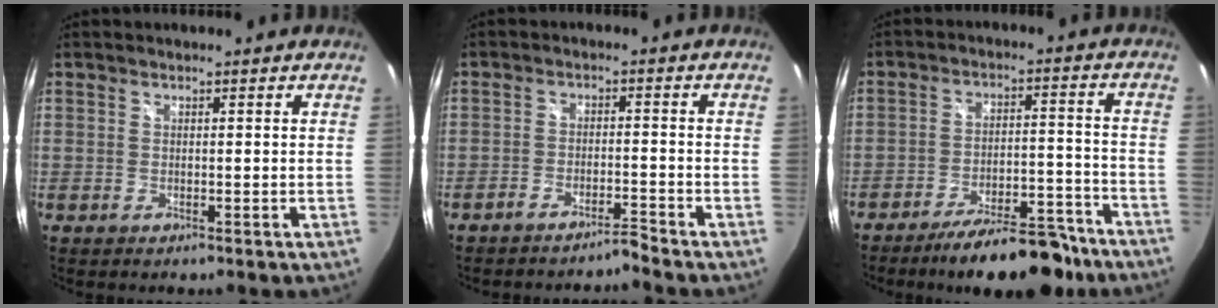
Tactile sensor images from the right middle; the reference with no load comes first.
{"total": 3.2, "force": [-3.2, -0.1, 0.7], "torque": [-0.030, 0.001, -0.058]}
{"total": 15.2, "force": [-12.5, 4.2, 7.5], "torque": [-0.120, 0.005, -0.175]}